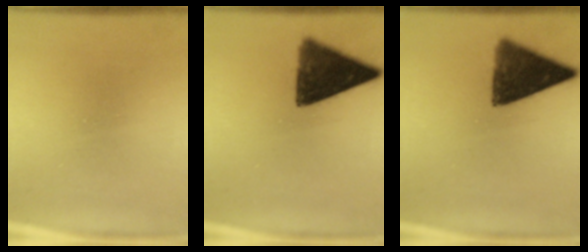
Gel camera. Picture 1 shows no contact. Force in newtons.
{"total": 12.5}
{"total": 11.3}